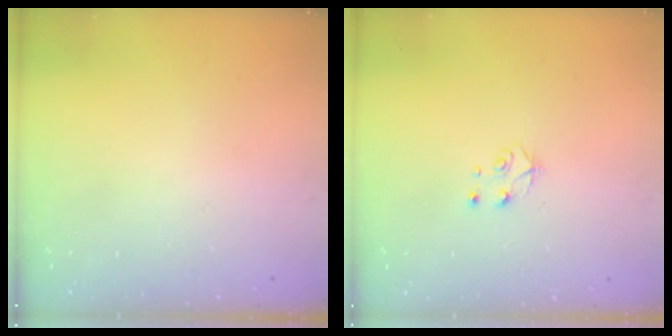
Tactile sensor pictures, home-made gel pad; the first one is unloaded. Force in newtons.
{"total": 4.9, "press": 4.8, "slide": 0.6}